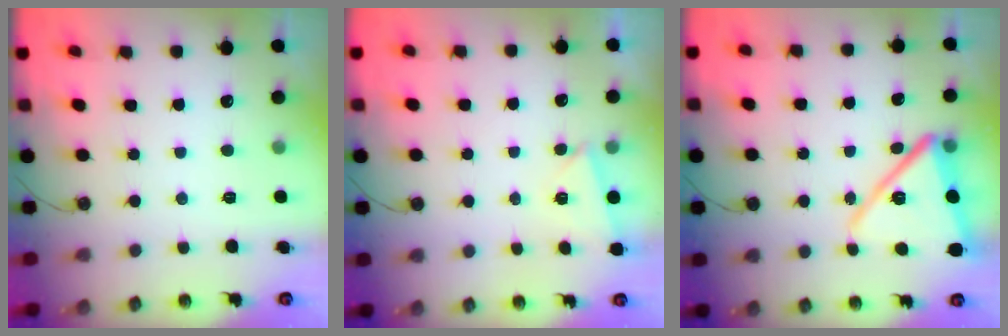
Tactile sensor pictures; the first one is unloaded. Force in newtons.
{"total": 2.8, "press": 1.7, "slide": 2.2}
{"total": 15.2, "press": 14.9, "slide": 2.6}